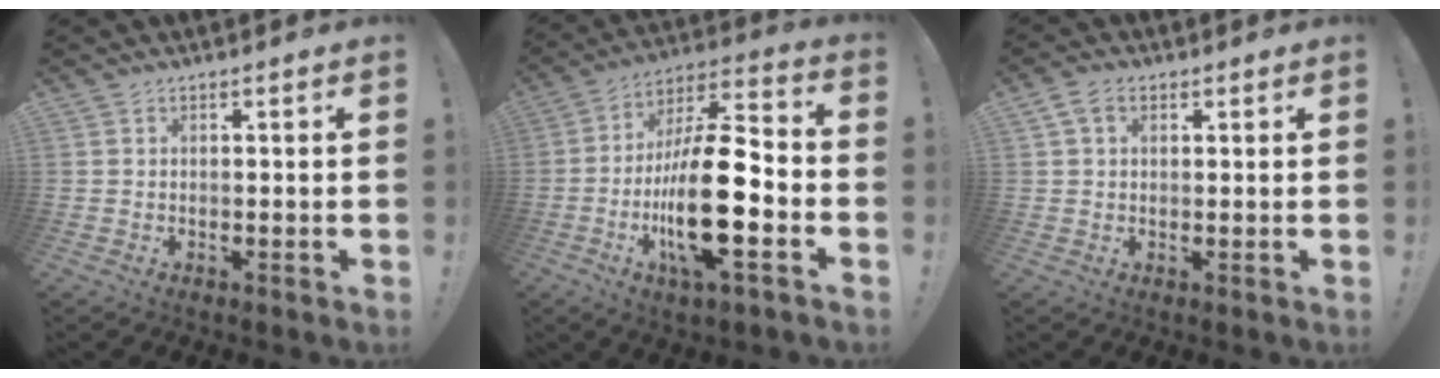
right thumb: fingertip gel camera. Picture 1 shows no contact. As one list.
[{"total": 22.6, "force": [-5.5, 7.1, 20.7], "torque": [-0.388, 0.023, -0.092]}, {"total": 4.2, "force": [1.7, 2.8, 2.6], "torque": [-0.046, 0.004, 0.033]}]